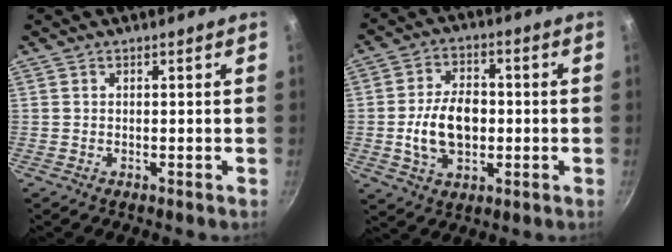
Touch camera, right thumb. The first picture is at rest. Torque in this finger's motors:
{"motor_torque": [0.40, 0.76, 1.23, -0.06, 0.13]}